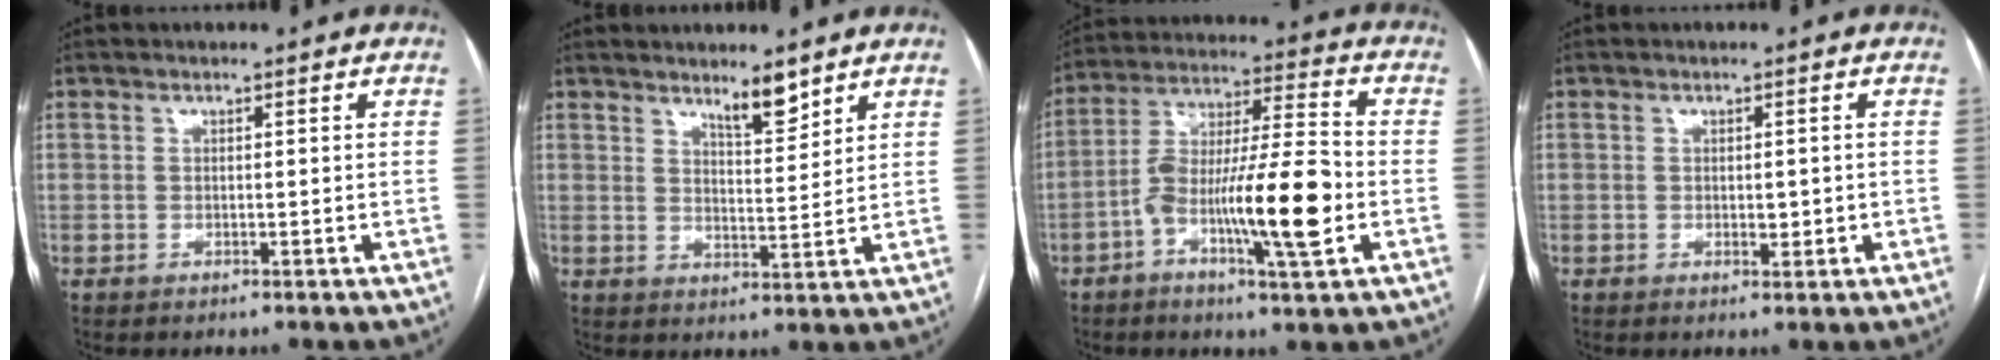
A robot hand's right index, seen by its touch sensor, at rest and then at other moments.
{"total": 4.8, "force": [3.9, 0.8, 2.6], "torque": [-0.046, -0.009, 0.064]}
{"total": 15.4, "force": [-4.7, 1.8, 14.6], "torque": [-0.261, 0.007, -0.081]}
{"total": 1.7, "force": [-0.2, 0.9, 1.5], "torque": [-0.020, -0.001, 0.003]}